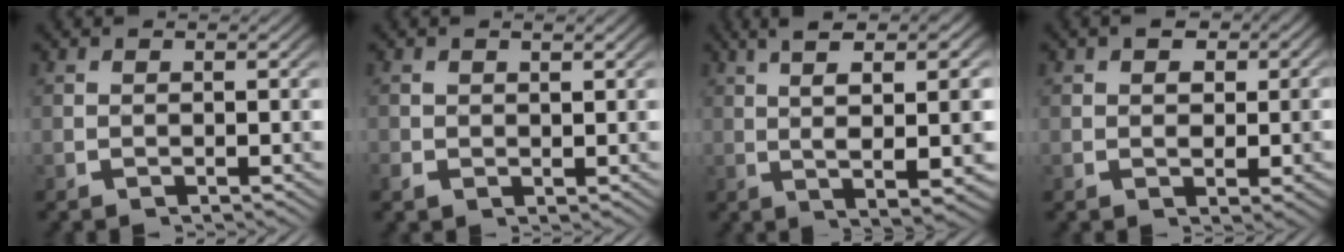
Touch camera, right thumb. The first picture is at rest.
{"total": 1.0, "force": [0.2, 0.9, 0.4], "torque": [-0.013, -0.007, 0.009]}
{"total": 8.2, "force": [2.8, 2.9, 7.1], "torque": [-0.105, 0.013, 0.043]}
{"total": 4.2, "force": [1.2, 3.1, 2.5], "torque": [-0.036, -0.021, 0.026]}